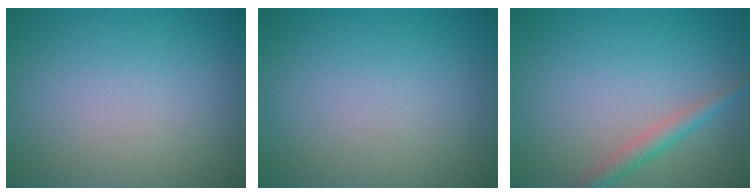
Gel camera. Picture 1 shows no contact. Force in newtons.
{"total": 0.0}
{"total": 2.1, "press": 2.1, "slide": 0.0}